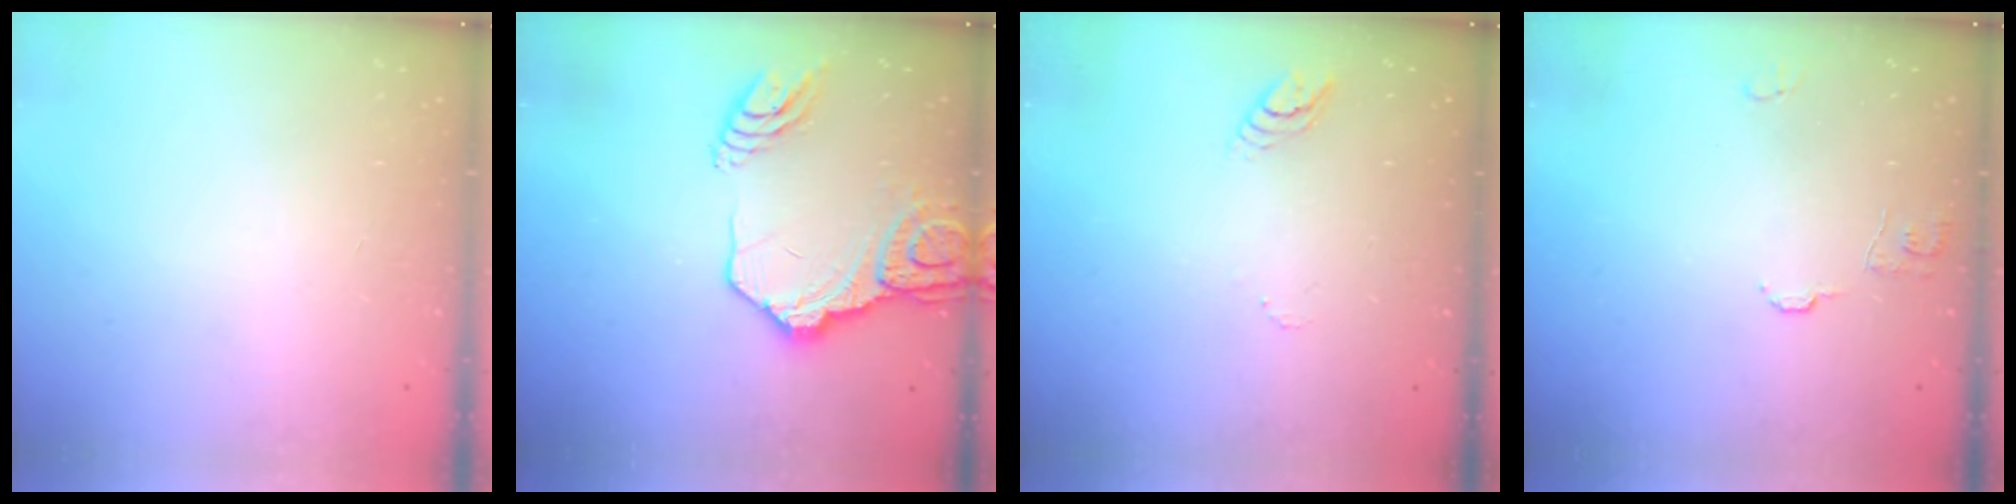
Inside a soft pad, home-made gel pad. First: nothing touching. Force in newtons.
{"total": 16.9, "press": 16.8, "slide": 1.7}
{"total": 3.5, "press": 3.5, "slide": 0.3}
{"total": 6.4, "press": 6.3, "slide": 0.6}